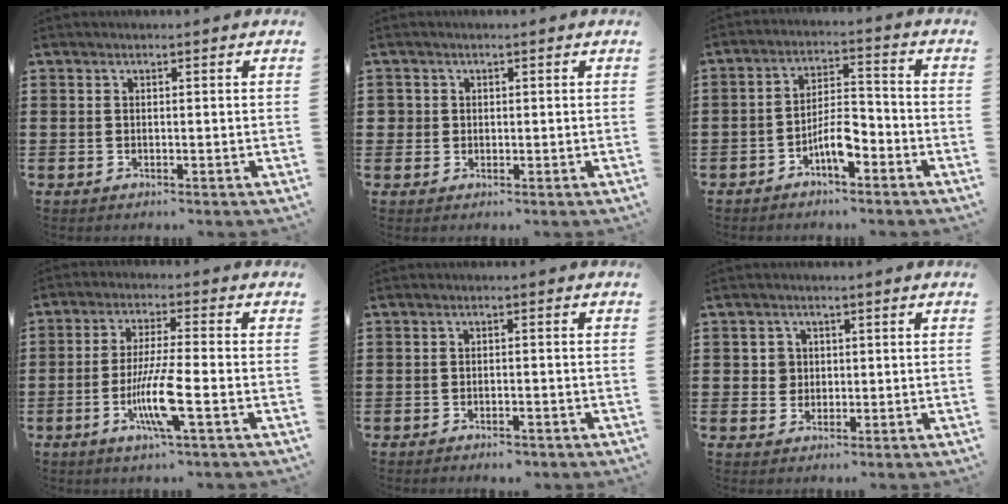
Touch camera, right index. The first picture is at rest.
{"total": 1.3, "force": [0.3, 1.3, 0.2], "torque": [-0.009, 0.007, 0.004]}
{"total": 6.0, "force": [-3.2, 2.1, 4.6], "torque": [-0.089, 0.008, -0.062]}
{"total": 8.9, "force": [-3.1, 0.9, 8.3], "torque": [-0.167, -0.017, -0.060]}
{"total": 1.6, "force": [-1.5, 0.2, 0.4], "torque": [-0.013, -0.001, -0.031]}
{"total": 2.4, "force": [0.3, 2.3, 0.7], "torque": [-0.023, 0.011, 0.003]}